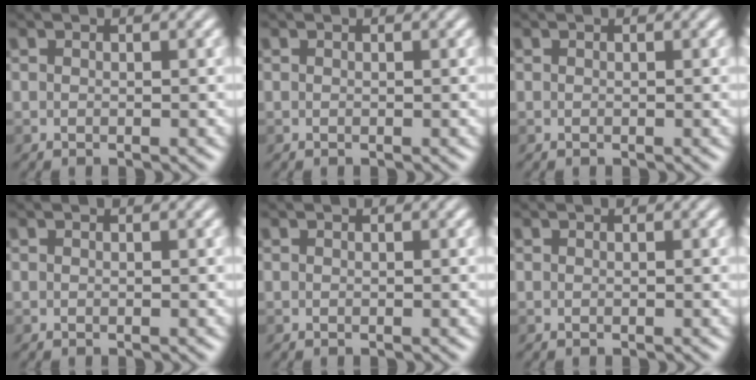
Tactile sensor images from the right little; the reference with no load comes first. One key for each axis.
{"total": 0.0}
{"total": 0.0}
{"total": 0.0}
{"total": 0.0}
{"total": 0.0}